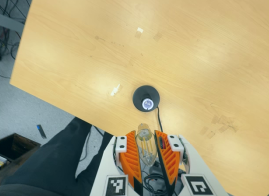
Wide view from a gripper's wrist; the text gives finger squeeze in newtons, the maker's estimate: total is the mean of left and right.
{"total": 14.7, "left": 16.8, "right": 12.6}